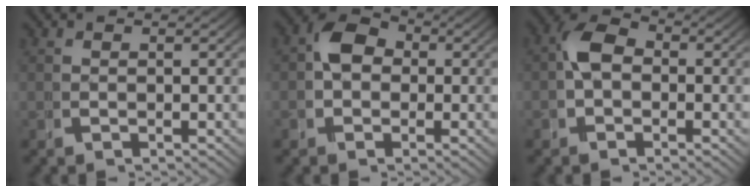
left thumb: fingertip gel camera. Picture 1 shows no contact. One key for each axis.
{"total": 5.8, "fx": 0.6, "fy": 4.6, "fz": 3.4, "tx": -0.053, "ty": 0.007, "tz": 0.000}
{"total": 4.4, "fx": -0.1, "fy": 3.3, "fz": 2.9, "tx": -0.047, "ty": 0.003, "tz": -0.011}